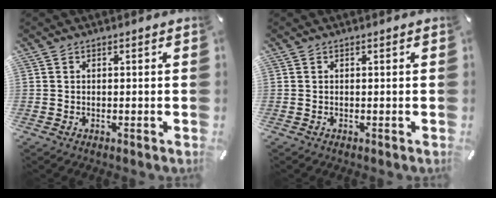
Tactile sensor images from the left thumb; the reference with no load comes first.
{"total": 0.0}